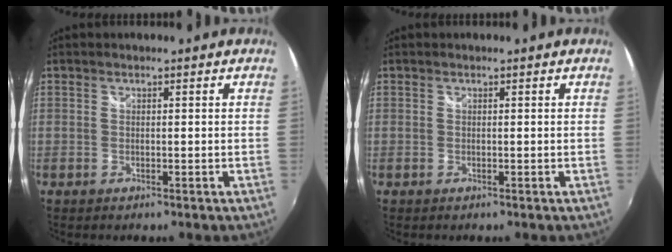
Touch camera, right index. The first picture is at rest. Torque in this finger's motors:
{"motor_torque": [0.01, 0.02, -0.01, 0.01]}